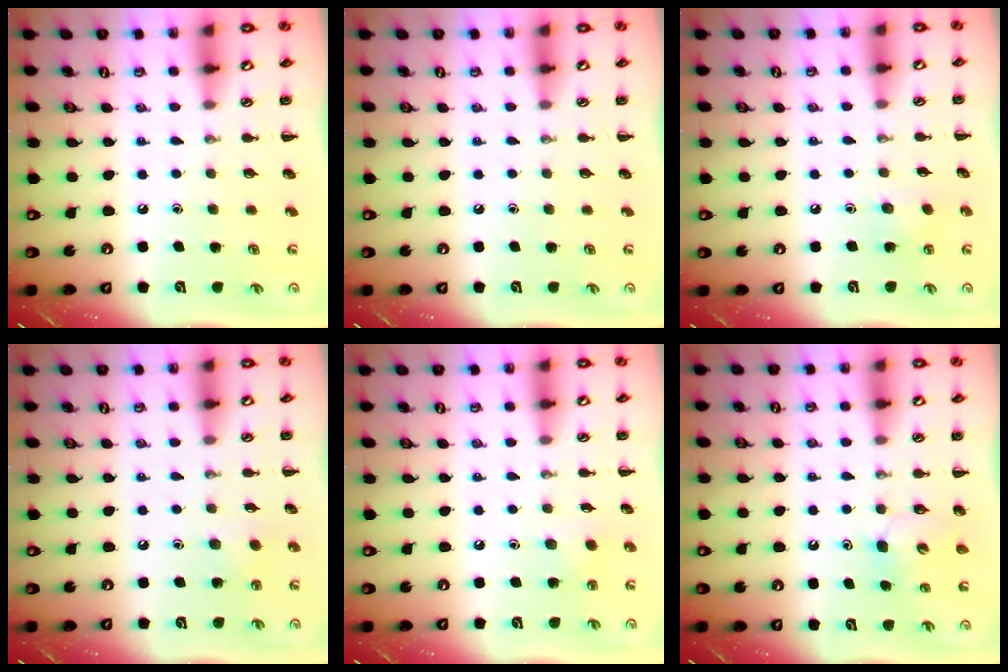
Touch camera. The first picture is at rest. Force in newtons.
{"total": 0.0}
{"total": 4.3, "press": 4.1, "slide": 1.2}
{"total": 5.2, "press": 4.9, "slide": 1.6}
{"total": 5.2, "press": 4.9, "slide": 1.6}
{"total": 4.6, "press": 4.5, "slide": 1.1}